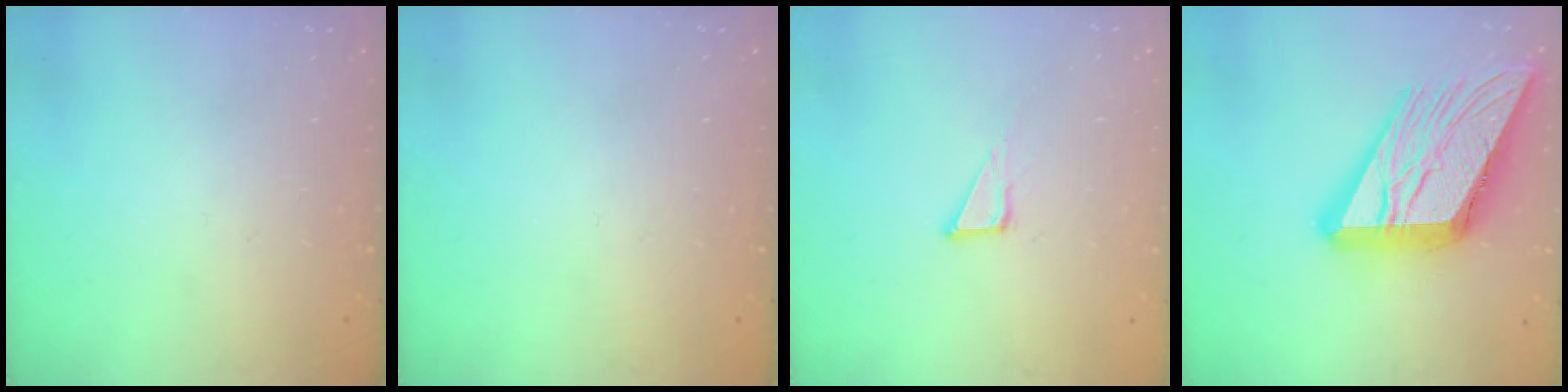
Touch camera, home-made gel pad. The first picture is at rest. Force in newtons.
{"total": 0.0}
{"total": 1.9, "press": 1.9, "slide": 0.1}
{"total": 24.2, "press": 24.1, "slide": 2.8}